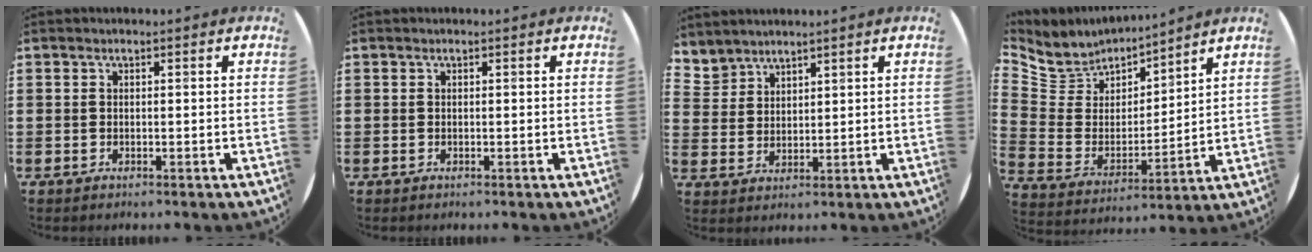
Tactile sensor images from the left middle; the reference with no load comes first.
{"total": 0.0}
{"total": 3.3, "force": [3.1, 0.9, -0.5], "torque": [0.002, -0.014, 0.062]}
{"total": 6.0, "force": [5.4, 2.5, -0.6], "torque": [-0.033, -0.055, 0.095]}